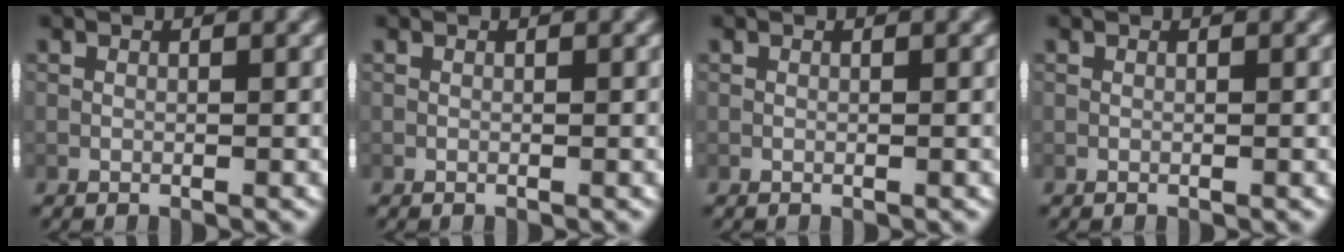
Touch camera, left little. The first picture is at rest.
{"total": 0.0}
{"total": 0.0}
{"total": 0.0}